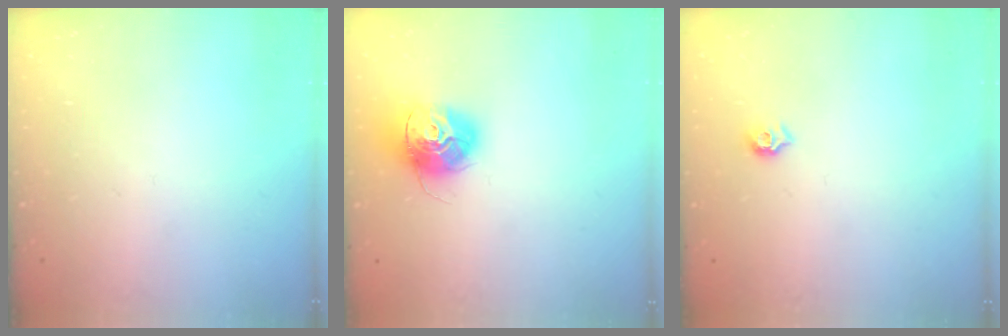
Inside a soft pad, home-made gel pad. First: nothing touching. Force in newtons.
{"total": 14.6, "press": 14.5, "slide": 1.4}
{"total": 5.8, "press": 5.8, "slide": 0.8}